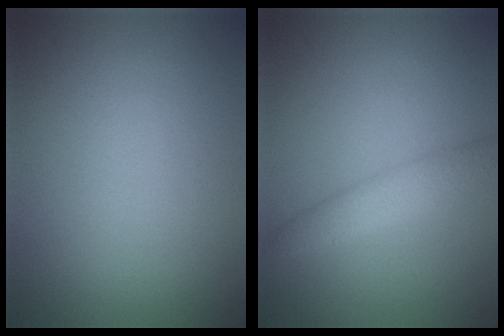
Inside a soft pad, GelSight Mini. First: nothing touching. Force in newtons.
{"total": 2.7, "press": 2.7, "slide": 0.0}